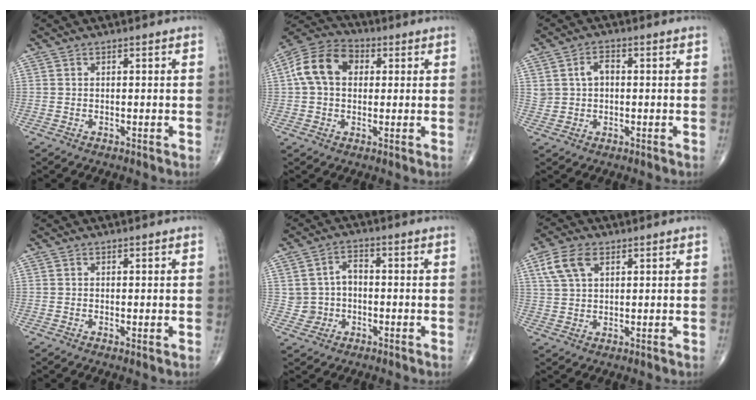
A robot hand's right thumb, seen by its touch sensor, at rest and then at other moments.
{"total": 11.5, "force": [2.0, 8.2, 7.8], "torque": [-0.138, 0.027, 0.024]}
{"total": 4.5, "force": [0.8, 3.2, 3.1], "torque": [-0.047, 0.008, 0.015]}
{"total": 0.7, "force": [0.1, 0.2, 0.6], "torque": [-0.013, -0.004, -0.001]}
{"total": 5.3, "force": [-0.6, 4.8, 2.0], "torque": [-0.015, 0.020, -0.013]}
{"total": 6.7, "force": [3.0, 3.8, 4.6], "torque": [-0.093, 0.003, 0.062]}